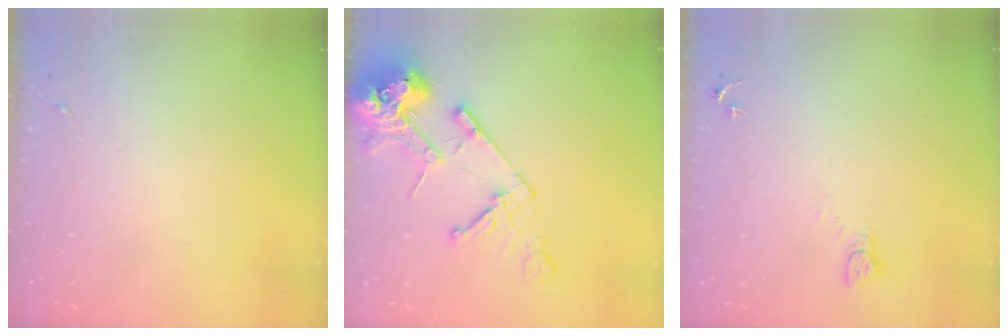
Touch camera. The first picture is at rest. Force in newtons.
{"total": 16.9, "press": 16.7, "slide": 2.4}
{"total": 2.2, "press": 2.2, "slide": 0.2}